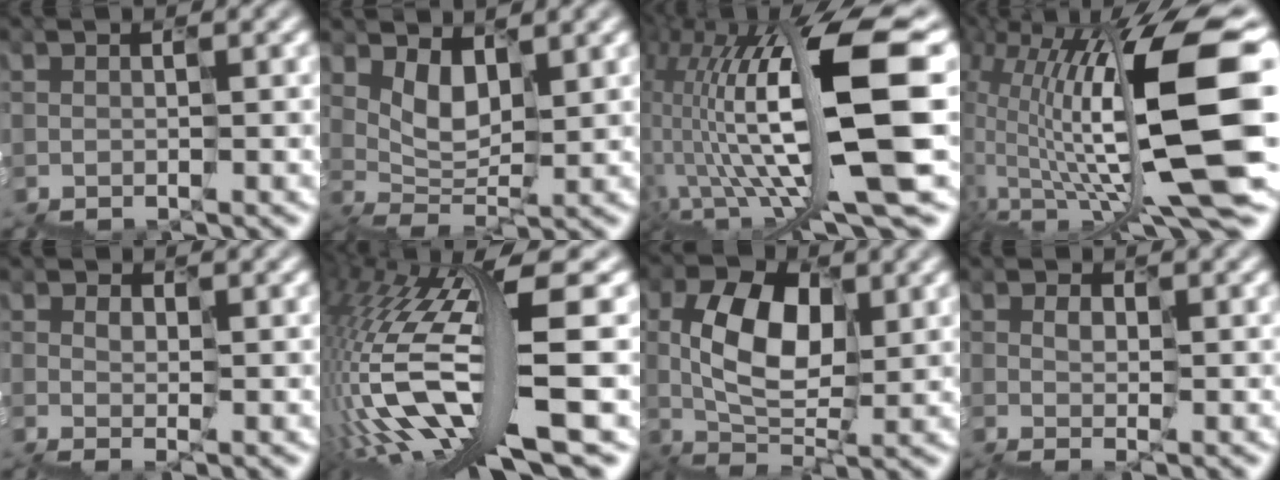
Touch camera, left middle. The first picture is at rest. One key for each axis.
{"total": 1.7, "fx": 1.4, "fy": 0.7, "fz": 0.5, "tx": -0.029, "ty": -0.001, "tz": 0.029}
{"total": 13.1, "fx": 0.9, "fy": 3.7, "fz": 12.5, "tx": -0.254, "ty": 0.000, "tz": 0.036}
{"total": 13.4, "fx": 1.8, "fy": 3.5, "fz": 12.8, "tx": -0.248, "ty": 0.011, "tz": 0.045}
{"total": 0.0}
{"total": 13.1, "fx": -2.9, "fy": 2.5, "fz": 12.6, "tx": -0.282, "ty": 0.007, "tz": -0.045}
{"total": 3.9, "fx": 0.6, "fy": 2.5, "fz": 3.0, "tx": -0.072, "ty": 0.007, "tz": 0.006}
{"total": 0.0}